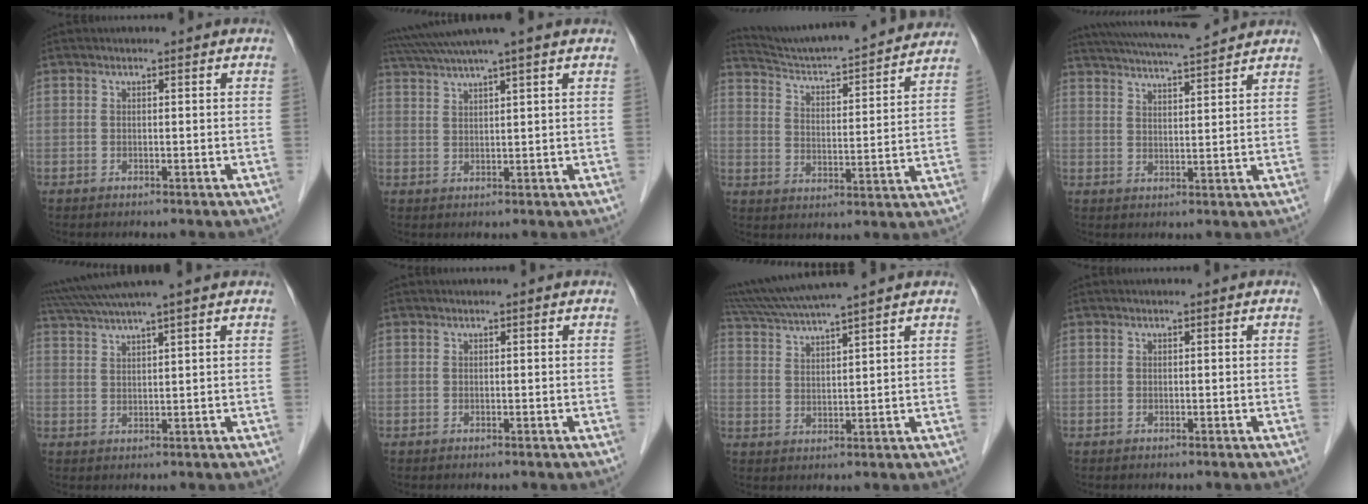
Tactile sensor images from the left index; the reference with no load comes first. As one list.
[{"total": 7.9, "force": [6.6, -1.6, 4.1], "torque": [-0.075, 0.028, 0.105]}, {"total": 21.8, "force": [20.4, 1.1, 7.7], "torque": [-0.122, -0.015, 0.283]}, {"total": 13.3, "force": [12.1, 0.7, 5.4], "torque": [-0.104, 0.029, 0.179]}, {"total": 9.0, "force": [7.7, -1.4, 4.4], "torque": [-0.082, 0.030, 0.121]}, {"total": 0.0}, {"total": 11.7, "force": [10.2, -0.8, 5.6], "torque": [-0.106, 0.031, 0.168]}, {"total": 0.0}]